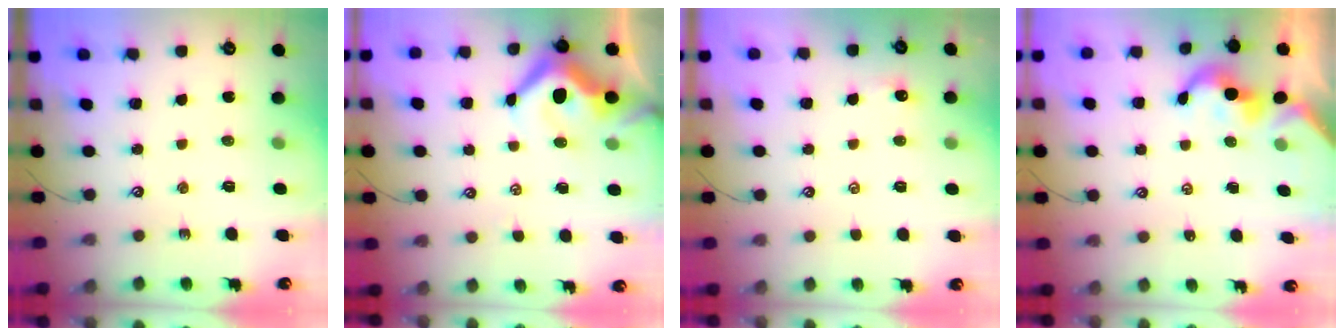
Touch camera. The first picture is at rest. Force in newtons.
{"total": 11.1, "press": 10.9, "slide": 2.1}
{"total": 1.8, "press": 1.8, "slide": 0.3}
{"total": 2.1, "press": 2.1, "slide": 0.3}